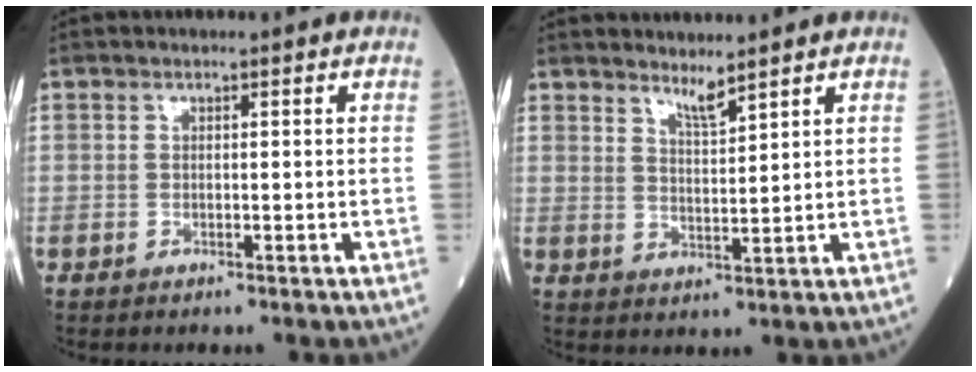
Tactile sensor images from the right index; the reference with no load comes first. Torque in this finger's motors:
{"motor_torque": [-0.22, 0.31, -0.01, 0.00]}